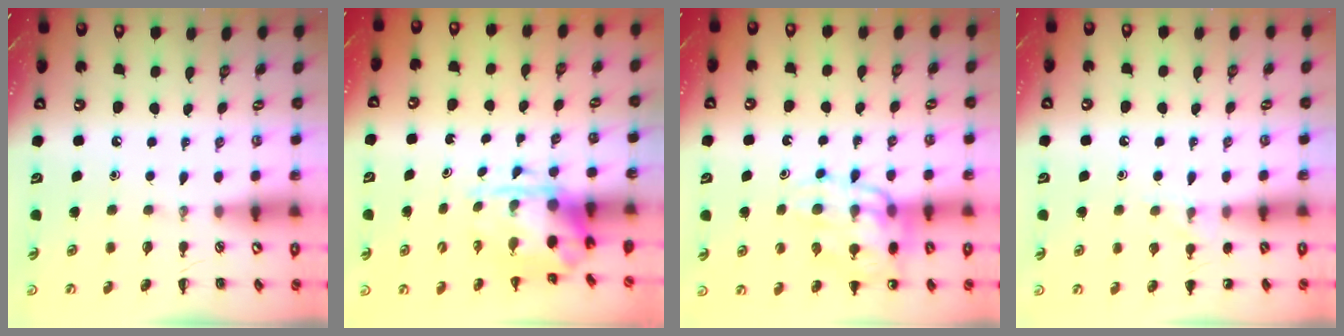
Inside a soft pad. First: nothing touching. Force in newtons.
{"total": 3.5, "press": 3.4, "slide": 0.9}
{"total": 14.4, "press": 14.1, "slide": 3.1}
{"total": 6.5, "press": 6.2, "slide": 1.9}